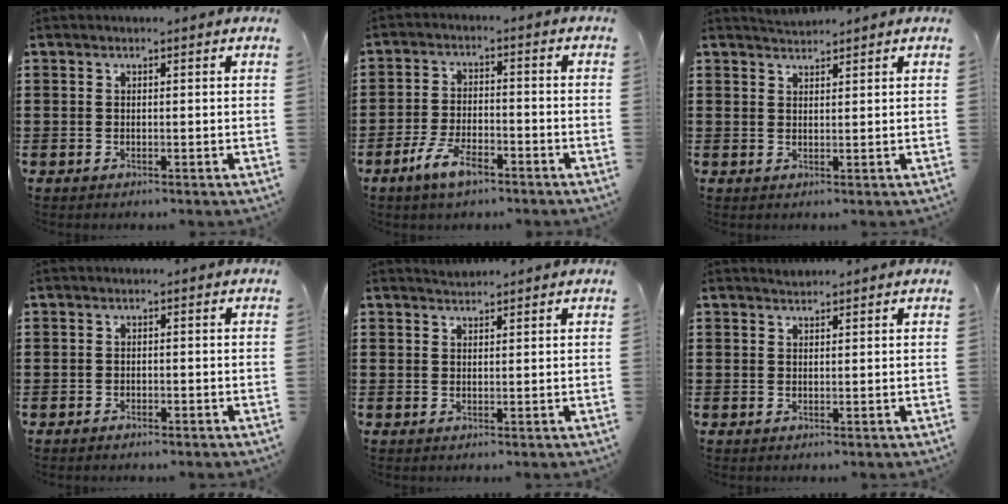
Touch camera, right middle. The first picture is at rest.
{"total": 6.1, "force": [-4.0, 1.8, 4.3], "torque": [-0.093, -0.003, -0.076]}
{"total": 1.8, "force": [1.8, 0.2, -0.1], "torque": [-0.005, 0.002, 0.036]}
{"total": 1.0, "force": [-0.9, -0.1, 0.3], "torque": [-0.007, -0.006, -0.016]}
{"total": 1.2, "force": [1.1, 0.1, -0.2], "torque": [0.001, 0.000, 0.023]}
{"total": 0.9, "force": [0.9, 0.1, -0.2], "torque": [0.002, -0.002, 0.017]}